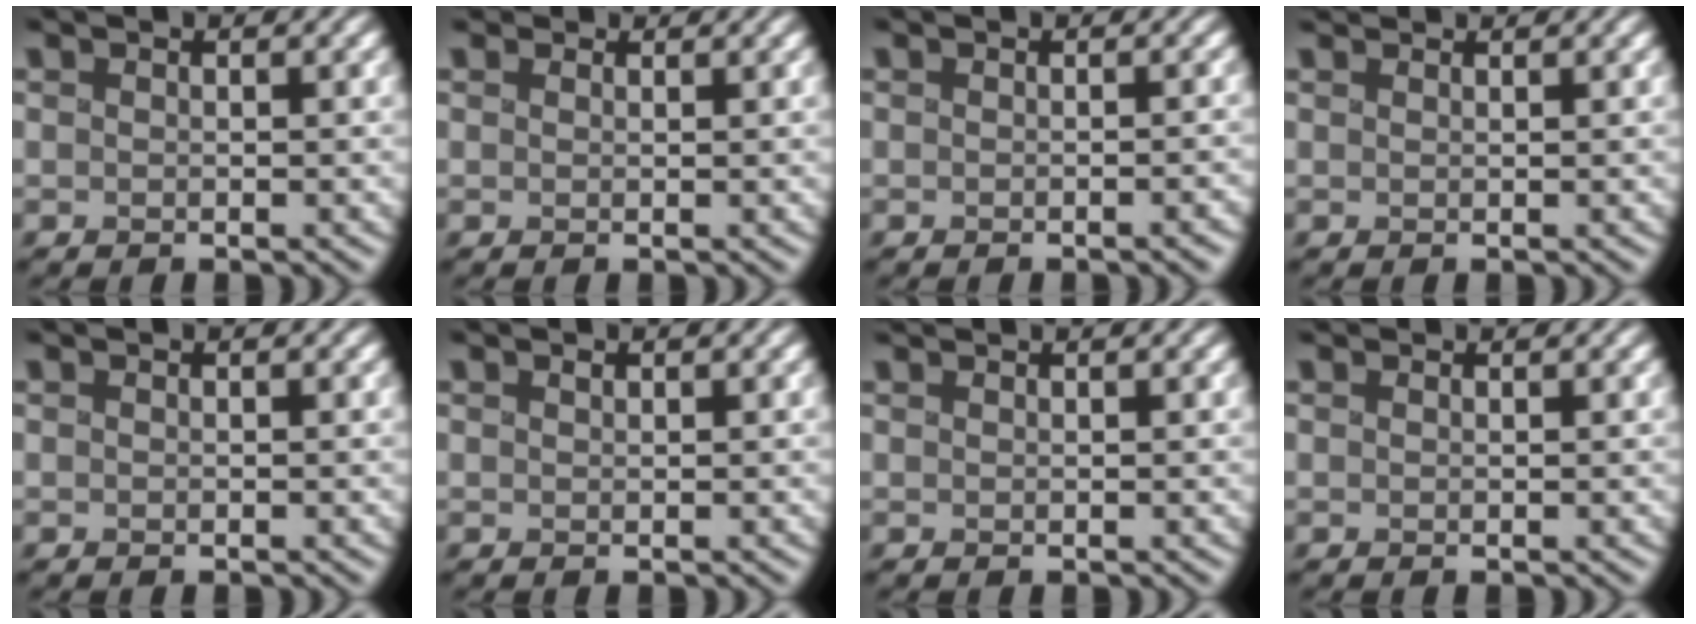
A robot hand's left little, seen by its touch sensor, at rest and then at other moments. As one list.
[{"total": 1.9, "force": [1.5, 1.0, 0.6], "torque": [-0.013, -0.004, 0.028]}, {"total": 1.3, "force": [-0.6, 0.6, 1.1], "torque": [0.001, 0.004, -0.009]}, {"total": 1.9, "force": [1.8, 0.4, 0.5], "torque": [-0.004, 0.000, 0.029]}, {"total": 0.0}, {"total": 0.0}, {"total": 1.1, "force": [1.0, 0.0, 0.3], "torque": [0.000, 0.003, 0.014]}, {"total": 0.9, "force": [0.8, 0.3, 0.2], "torque": [-0.005, 0.003, 0.011]}]